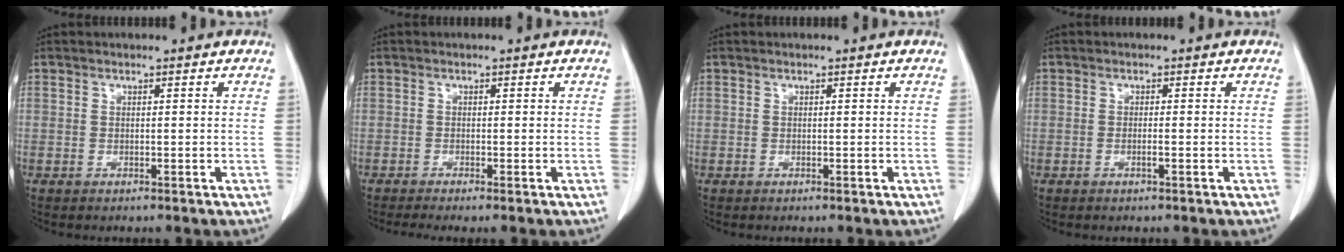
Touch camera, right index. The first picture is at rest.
{"total": 2.1, "force": [-1.5, 0.1, 1.5], "torque": [-0.026, -0.004, -0.027]}
{"total": 0.0}
{"total": 1.0, "force": [-0.4, -0.1, 0.9], "torque": [-0.016, 0.002, -0.005]}